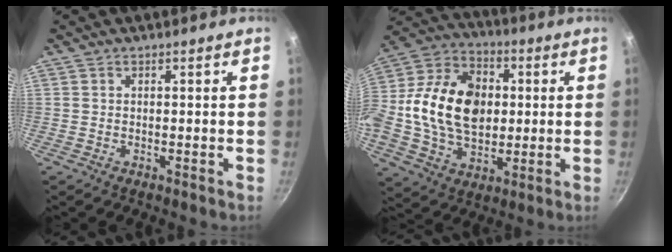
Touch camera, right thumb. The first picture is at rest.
{"total": 22.3, "force": [1.2, 15.8, 15.7], "torque": [-0.260, 0.026, 0.014]}